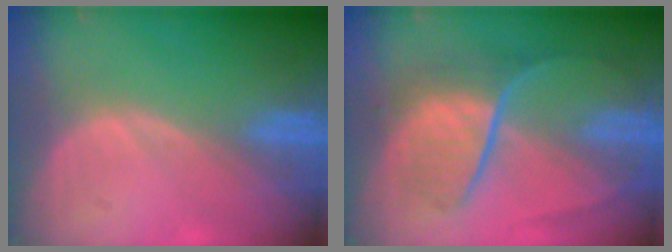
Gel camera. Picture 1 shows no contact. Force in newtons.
{"total": 9.1, "press": 7.5, "slide": 5.2}